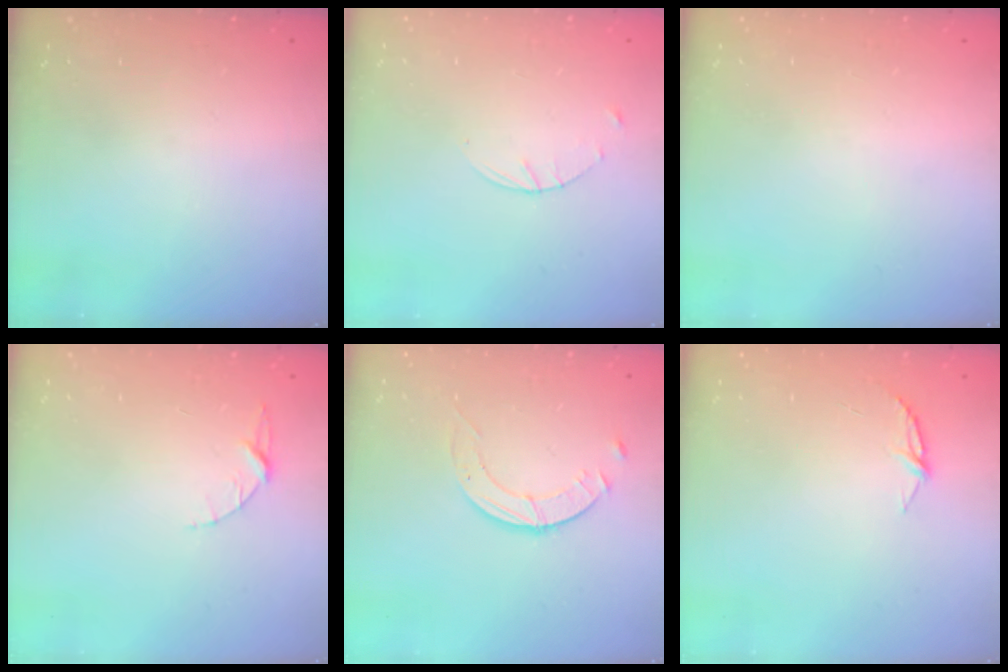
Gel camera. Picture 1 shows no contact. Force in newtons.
{"total": 1.6, "press": 1.6, "slide": 0.2}
{"total": 0.0}
{"total": 3.4, "press": 3.3, "slide": 0.4}
{"total": 3.9, "press": 3.9, "slide": 0.4}
{"total": 5.1, "press": 5.1, "slide": 0.5}